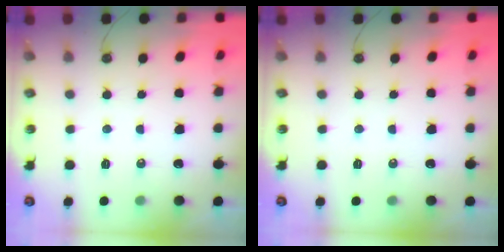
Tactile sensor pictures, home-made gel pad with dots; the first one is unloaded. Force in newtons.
{"total": 0.0}